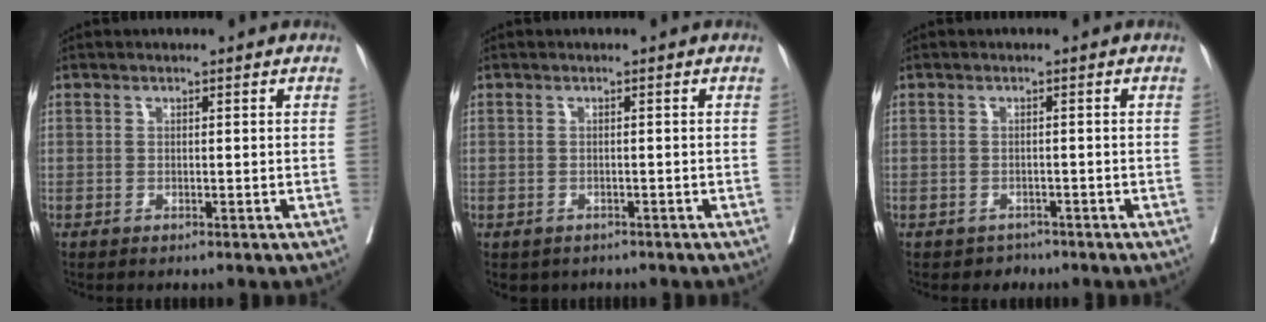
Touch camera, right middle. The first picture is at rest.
{"total": 2.9, "force": [-2.1, 1.8, 0.7], "torque": [-0.007, 0.000, -0.026]}
{"total": 1.9, "force": [-1.5, 1.2, -0.3], "torque": [0.000, 0.004, -0.025]}